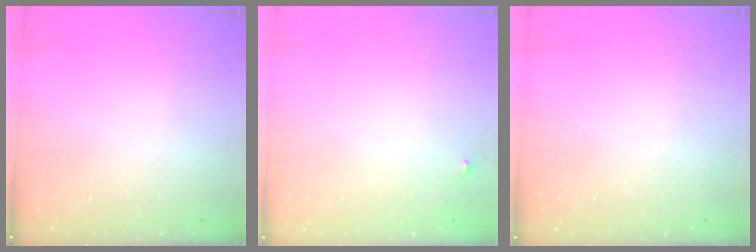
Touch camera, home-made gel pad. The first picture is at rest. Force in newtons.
{"total": 3.9, "press": 3.9, "slide": 0.4}
{"total": 1.9, "press": 1.9, "slide": 0.3}